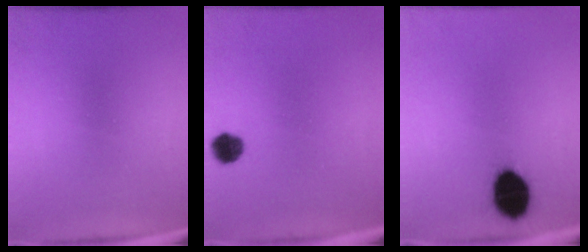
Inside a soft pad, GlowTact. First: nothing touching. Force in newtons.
{"total": 4.1}
{"total": 12.9}